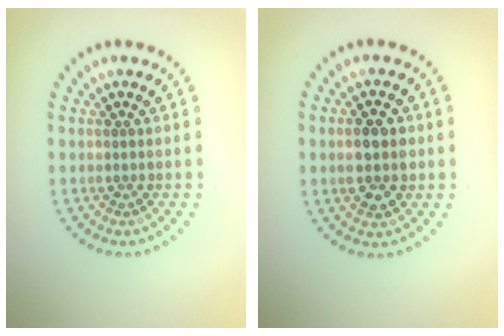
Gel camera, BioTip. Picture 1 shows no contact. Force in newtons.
{"total": 3.7, "press": 3.7, "slide": 0.2}